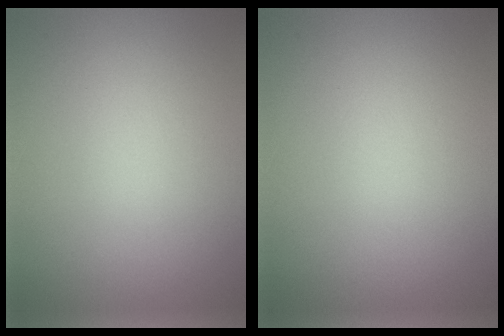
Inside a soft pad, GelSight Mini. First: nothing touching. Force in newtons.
{"total": 0.0}